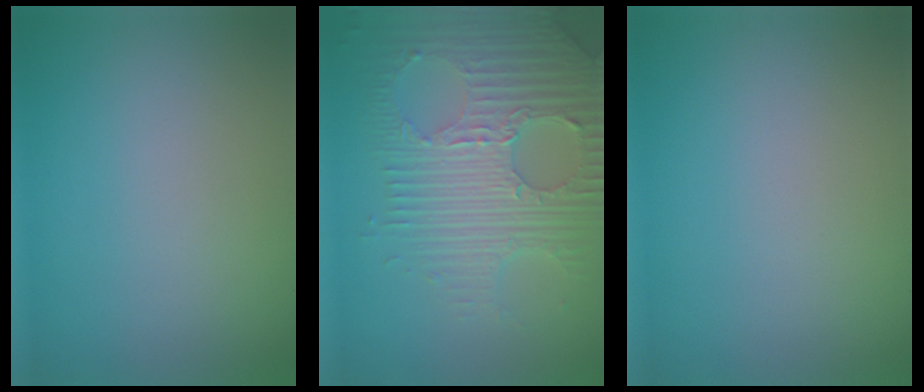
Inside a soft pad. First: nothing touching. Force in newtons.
{"total": 7.6, "press": 5.1, "slide": 5.7}
{"total": 0.0}